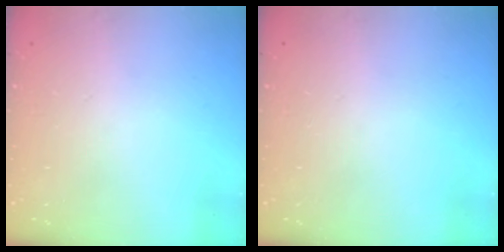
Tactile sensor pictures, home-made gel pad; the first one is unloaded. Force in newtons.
{"total": 0.0}